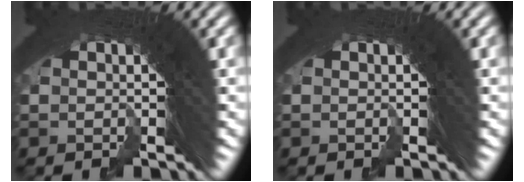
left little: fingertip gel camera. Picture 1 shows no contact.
{"total": 0.0}